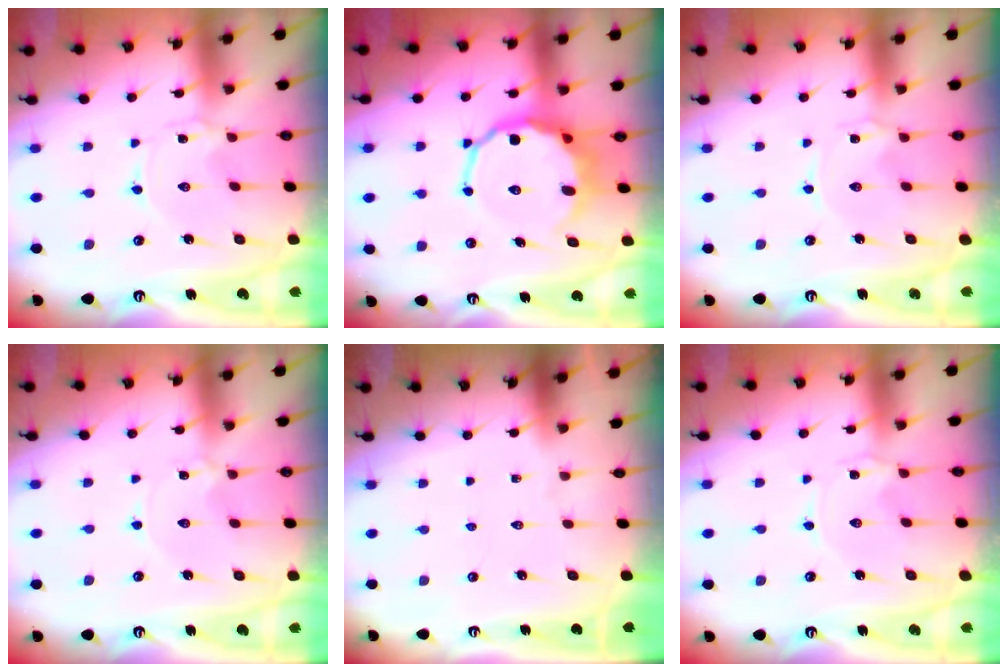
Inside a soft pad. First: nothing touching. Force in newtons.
{"total": 10.8, "press": 10.3, "slide": 3.2}
{"total": 0.0}
{"total": 0.0}
{"total": 0.0}
{"total": 0.0}